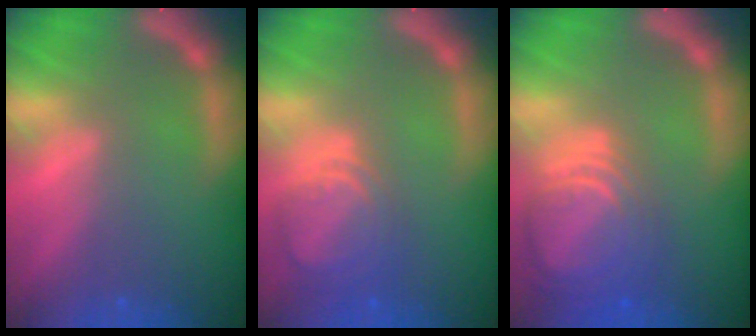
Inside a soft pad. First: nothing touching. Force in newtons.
{"total": 5.6}
{"total": 9.0}